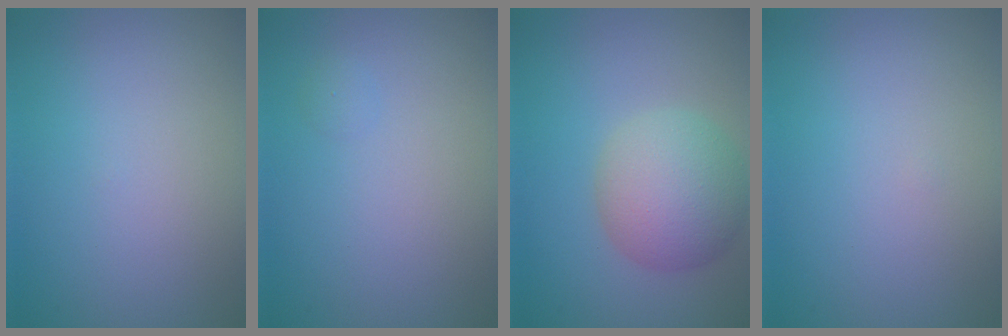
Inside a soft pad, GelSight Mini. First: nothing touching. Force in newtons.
{"total": 0.7, "press": 0.7, "slide": 0.1}
{"total": 5.8, "press": 5.8, "slide": 0.4}
{"total": 0.0}